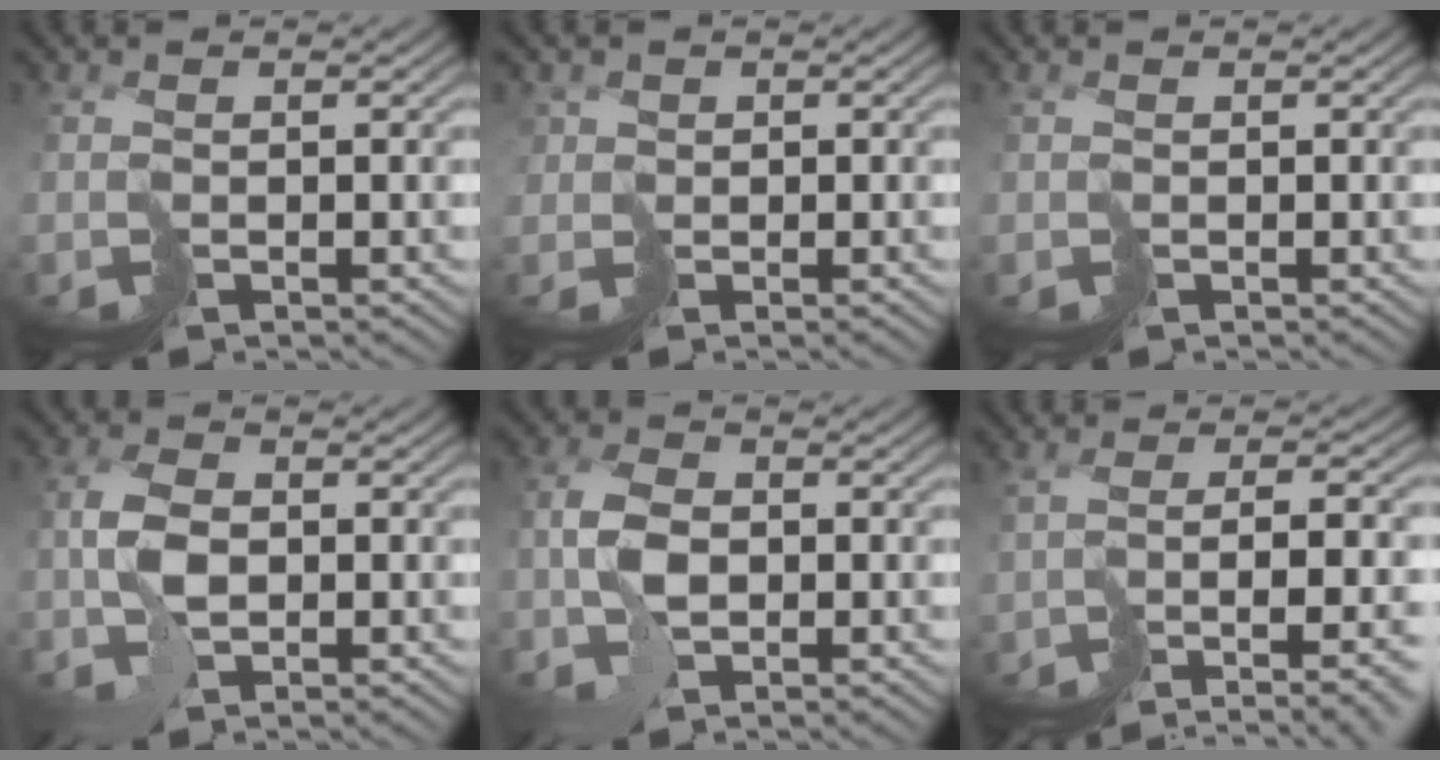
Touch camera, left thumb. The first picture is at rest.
{"total": 1.9, "force": [0.5, 1.9, 0.0], "torque": [-0.007, 0.003, -0.002]}
{"total": 0.0}
{"total": 4.7, "force": [-0.9, 2.4, 3.9], "torque": [-0.088, 0.007, -0.025]}
{"total": 4.7, "force": [-1.1, 2.6, 3.8], "torque": [-0.085, 0.006, -0.030]}
{"total": 10.2, "force": [-4.9, 2.8, 8.5], "torque": [-0.135, -0.023, -0.050]}